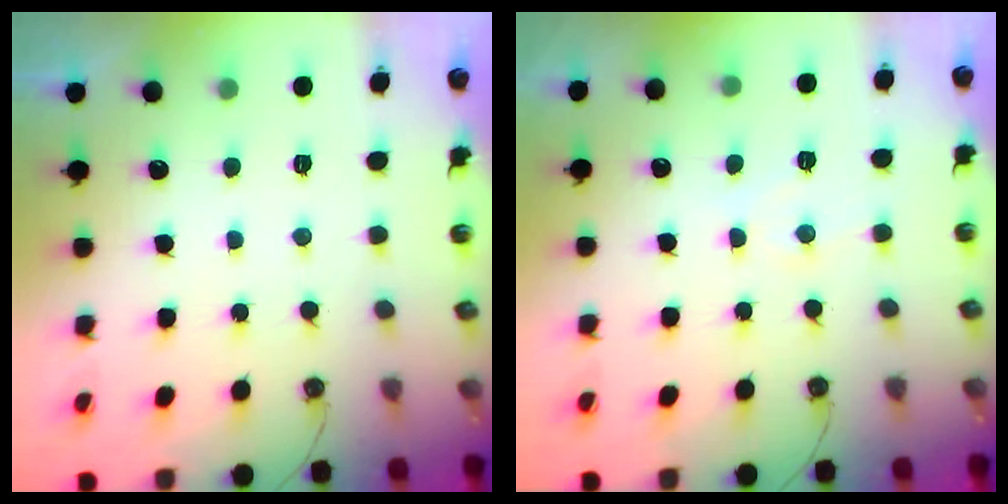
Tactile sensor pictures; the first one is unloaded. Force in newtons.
{"total": 6.2, "press": 6.2, "slide": 0.6}